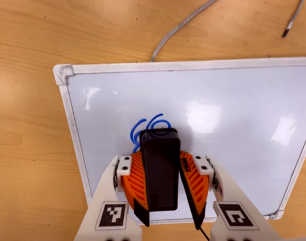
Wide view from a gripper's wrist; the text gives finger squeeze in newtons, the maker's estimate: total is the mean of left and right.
{"total": 15.9, "left": 18.2, "right": 13.6}